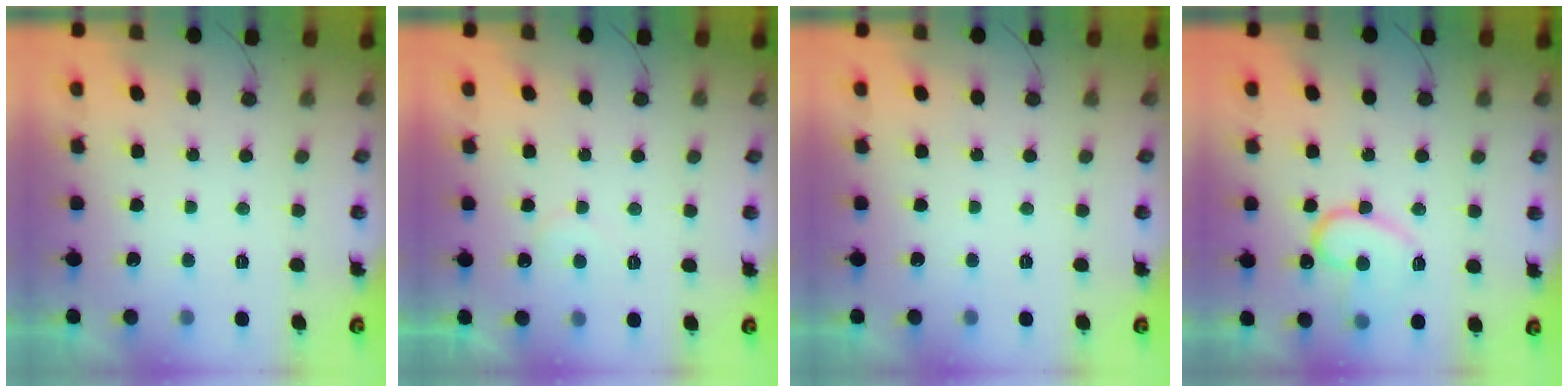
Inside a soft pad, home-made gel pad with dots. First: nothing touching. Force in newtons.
{"total": 6.4, "press": 6.3, "slide": 0.5}
{"total": 0.0}
{"total": 15.4, "press": 15.3, "slide": 1.6}